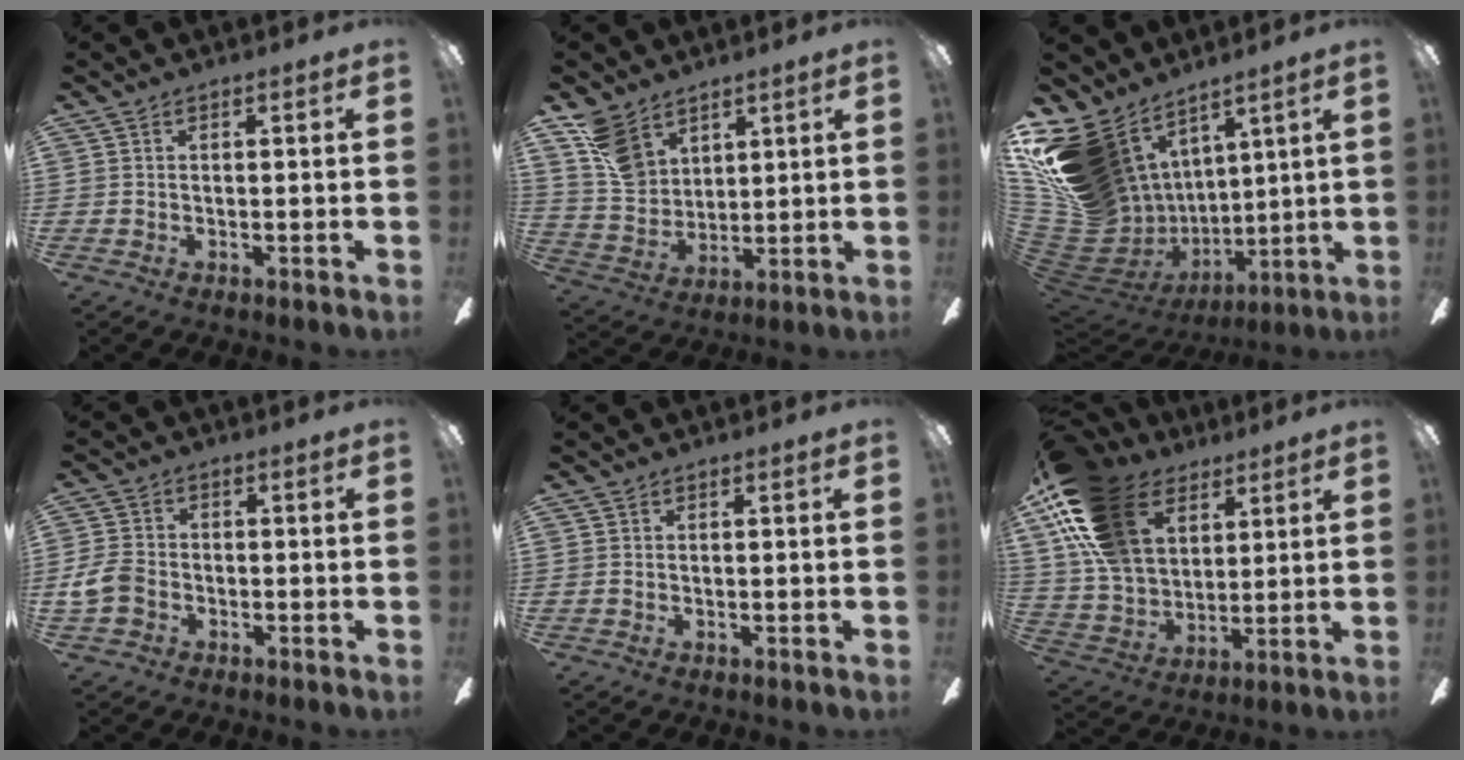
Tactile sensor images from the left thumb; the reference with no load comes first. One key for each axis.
{"total": 11.9, "fx": 7.3, "fy": 8.0, "fz": 4.9, "tx": -0.106, "ty": -0.017, "tz": 0.151}
{"total": 22.5, "fx": 8.5, "fy": 16.5, "fz": 12.7, "tx": -0.243, "ty": -0.090, "tz": 0.206}
{"total": 6.5, "fx": -2.5, "fy": 4.8, "fz": 3.5, "tx": -0.082, "ty": 0.016, "tz": -0.045}
{"total": 0.0}
{"total": 21.6, "fx": 10.6, "fy": 14.0, "fz": 12.6, "tx": -0.285, "ty": -0.032, "tz": 0.197}